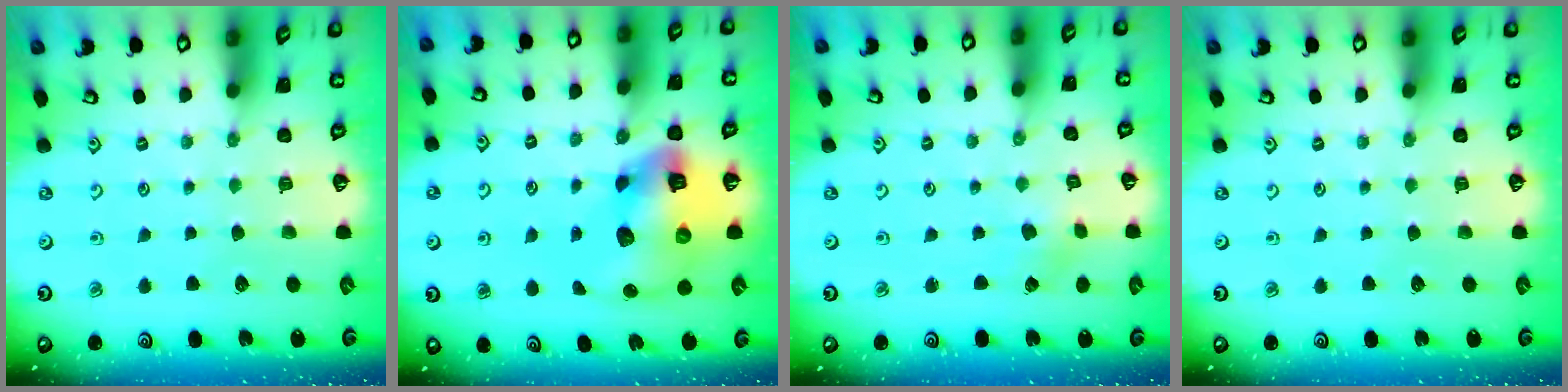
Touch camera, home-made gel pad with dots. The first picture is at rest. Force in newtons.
{"total": 15.9, "press": 15.7, "slide": 2.4}
{"total": 1.2, "press": 1.2, "slide": 0.2}
{"total": 0.0}